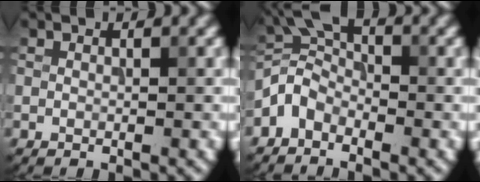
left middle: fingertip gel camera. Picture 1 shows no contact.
{"total": 3.3, "force": [-2.1, 1.8, 1.6], "torque": [-0.033, 0.011, -0.056]}